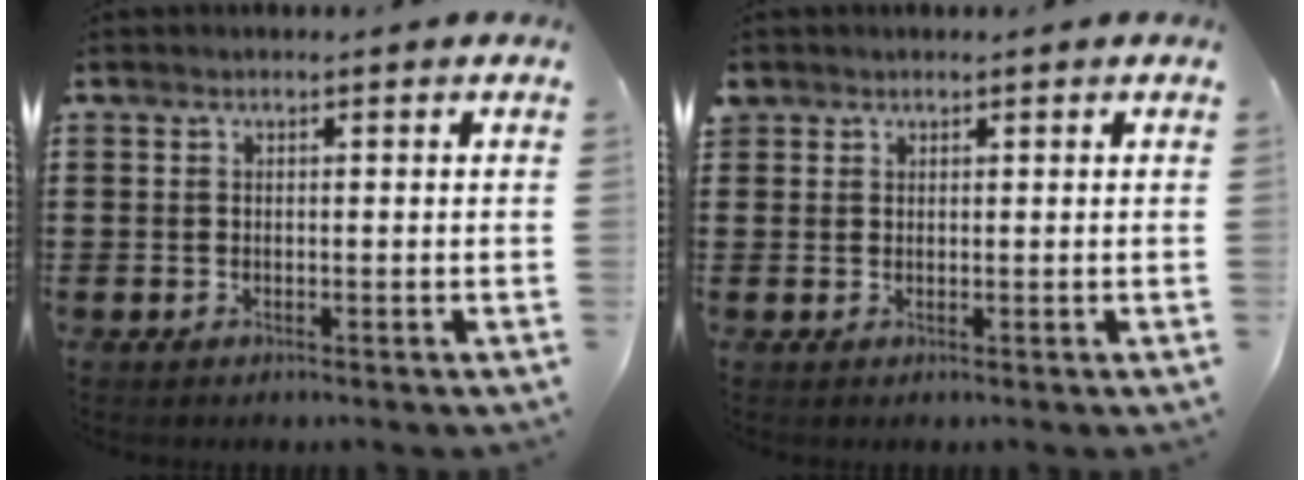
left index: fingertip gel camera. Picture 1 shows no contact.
{"total": 1.2, "force": [1.0, 0.6, 0.1], "torque": [-0.004, 0.004, 0.020]}